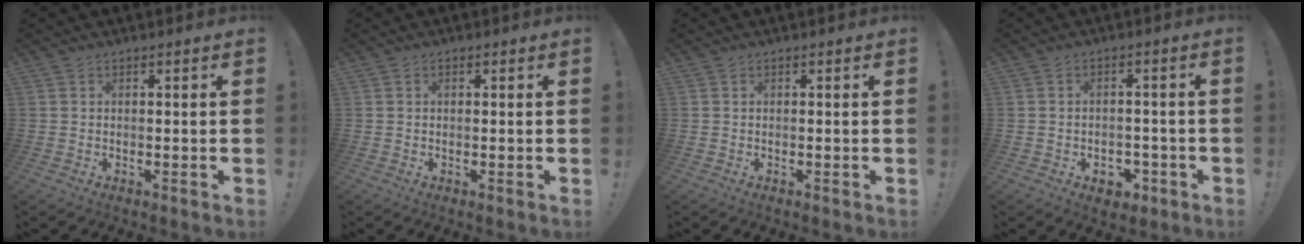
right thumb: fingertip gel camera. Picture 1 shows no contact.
{"total": 0.0}
{"total": 0.0}
{"total": 4.6, "force": [-1.8, 3.8, 2.0], "torque": [-0.013, 0.013, -0.028]}